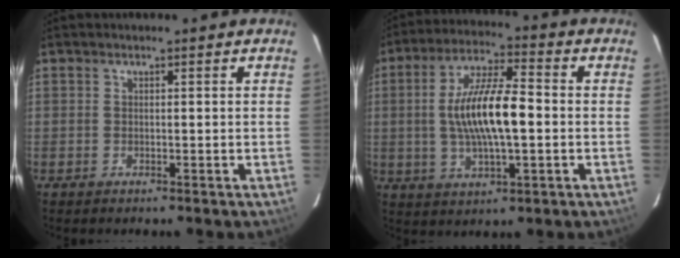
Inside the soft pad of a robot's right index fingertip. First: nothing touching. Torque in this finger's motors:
{"motor_torque": [1.25, -0.45, 0.55, 0.21]}